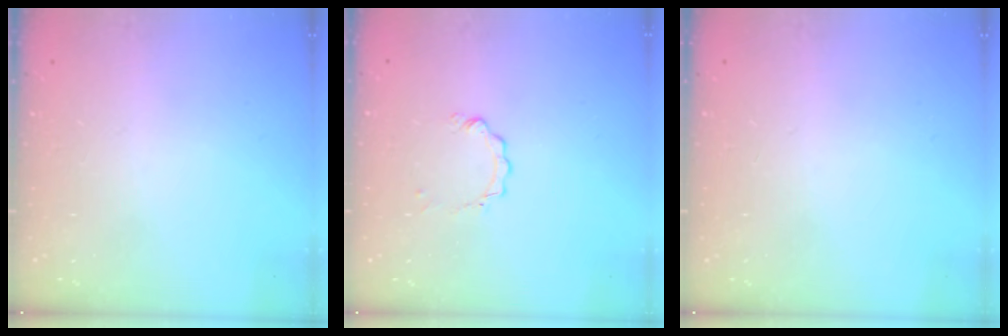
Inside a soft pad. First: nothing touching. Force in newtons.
{"total": 2.3, "press": 2.3, "slide": 0.3}
{"total": 0.0}